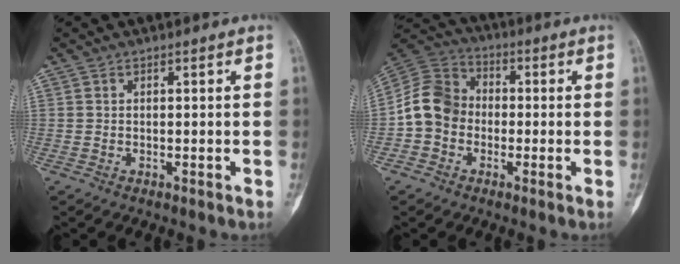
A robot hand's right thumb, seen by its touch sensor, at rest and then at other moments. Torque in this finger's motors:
{"motor_torque": [0.13, 0.86, 0.35, -0.33, 0.07]}